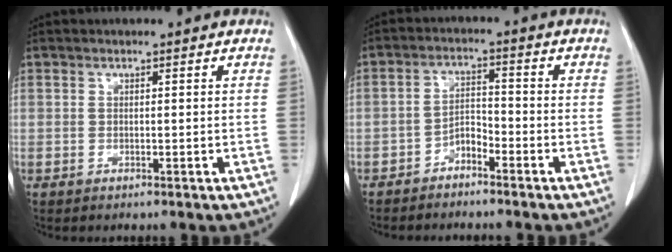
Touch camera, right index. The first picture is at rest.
{"total": 3.3, "force": [-2.6, 1.2, 1.6], "torque": [-0.027, 0.008, -0.047]}